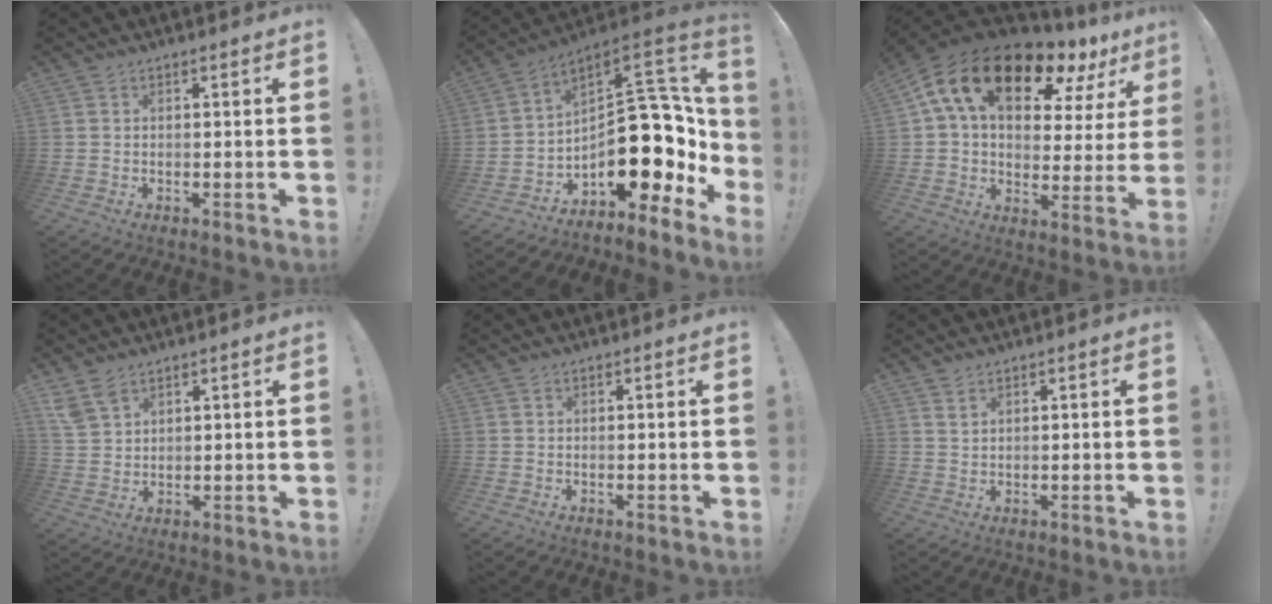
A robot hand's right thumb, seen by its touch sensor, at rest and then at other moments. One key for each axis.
{"total": 20.3, "fx": -3.2, "fy": 12.3, "fz": 15.8, "tx": -0.187, "ty": -0.009, "tz": -0.027}
{"total": 18.8, "fx": 10.6, "fy": 9.1, "fz": 12.5, "tx": -0.201, "ty": -0.055, "tz": 0.183}
{"total": 6.1, "fx": 4.2, "fy": 3.3, "fz": 2.9, "tx": -0.054, "ty": -0.016, "tz": 0.084}
{"total": 0.0}
{"total": 1.8, "fx": 1.5, "fy": 0.6, "fz": 0.9, "tx": -0.014, "ty": -0.007, "tz": 0.027}